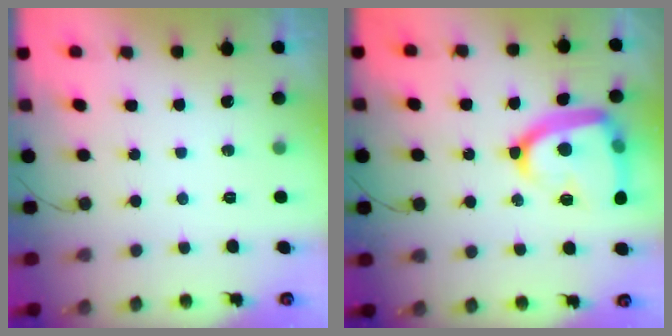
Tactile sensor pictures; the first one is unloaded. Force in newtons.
{"total": 18.8, "press": 18.8, "slide": 1.1}